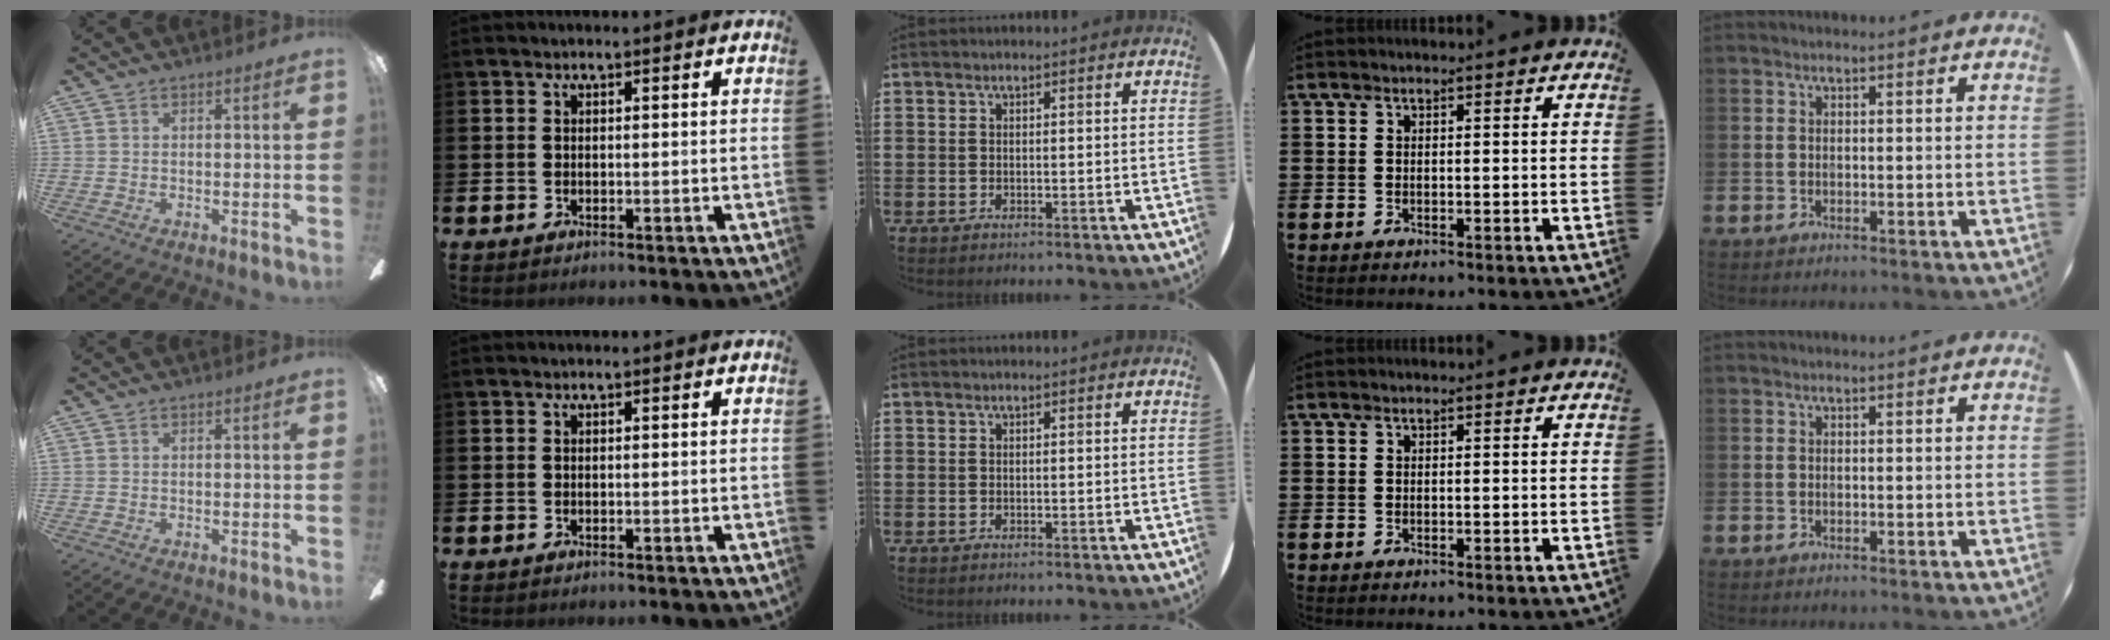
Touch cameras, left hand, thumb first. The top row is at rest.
{}